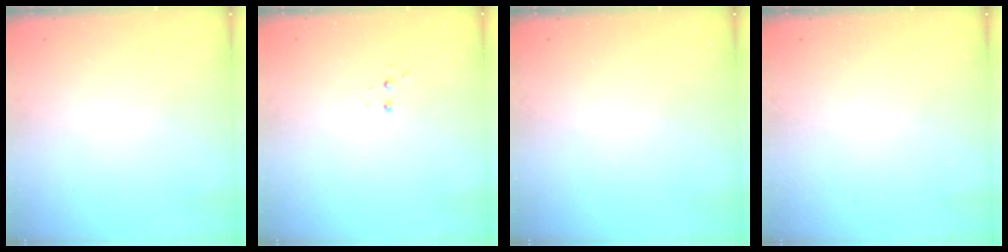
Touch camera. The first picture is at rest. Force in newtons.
{"total": 2.8, "press": 2.8, "slide": 0.5}
{"total": 0.0}
{"total": 0.0}